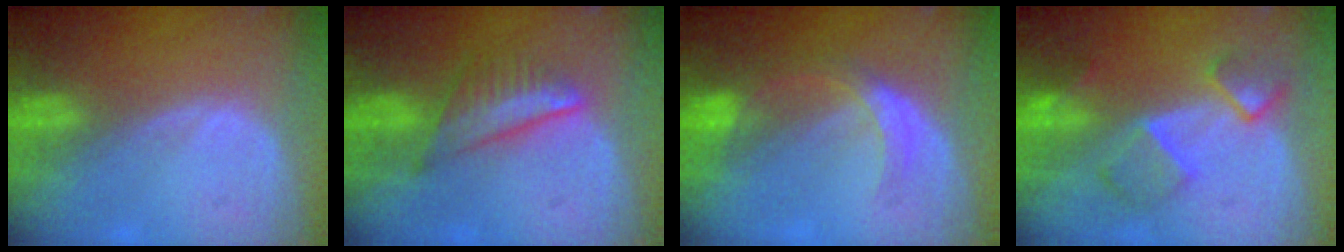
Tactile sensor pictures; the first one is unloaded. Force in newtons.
{"total": 6.3, "press": 5.8, "slide": 2.6}
{"total": 5.4, "press": 4.8, "slide": 2.5}
{"total": 5.8, "press": 5.8, "slide": 0.2}